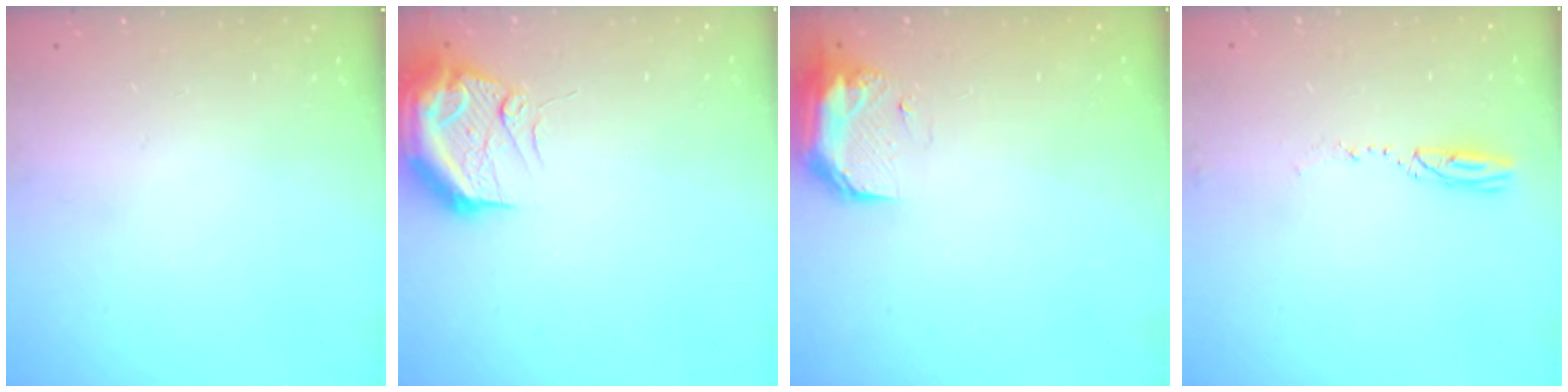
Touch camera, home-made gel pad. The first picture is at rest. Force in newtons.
{"total": 12.7, "press": 12.5, "slide": 2.3}
{"total": 17.8, "press": 11.5, "slide": 13.6}
{"total": 3.1, "press": 3.0, "slide": 0.7}